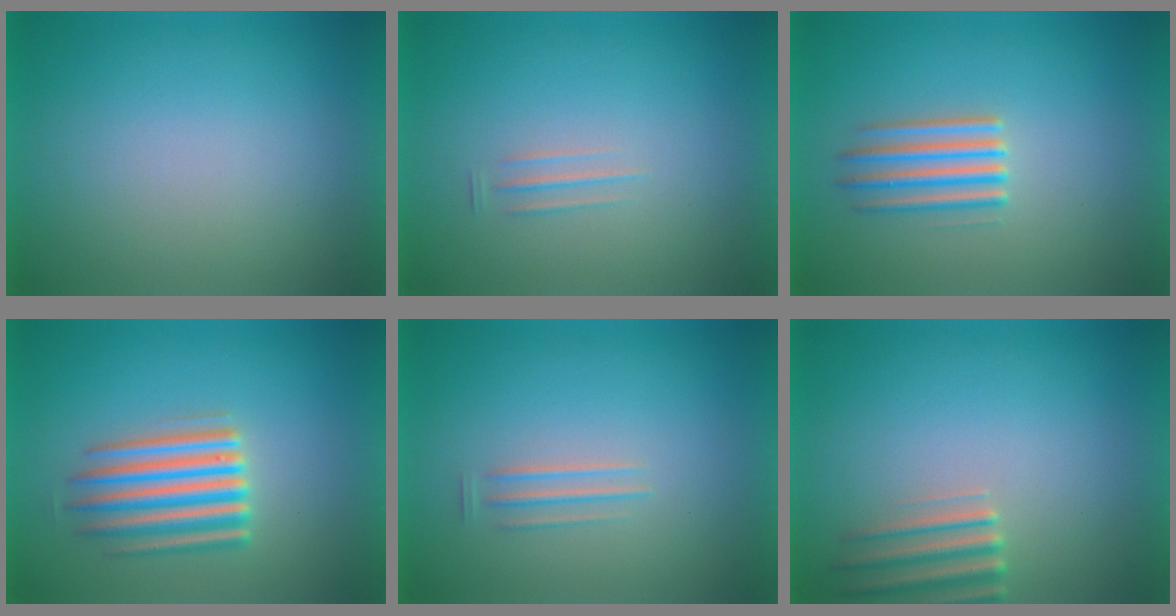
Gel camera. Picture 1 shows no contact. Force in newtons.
{"total": 1.5}
{"total": 2.5}
{"total": 5.7}
{"total": 1.5}
{"total": 2.8}